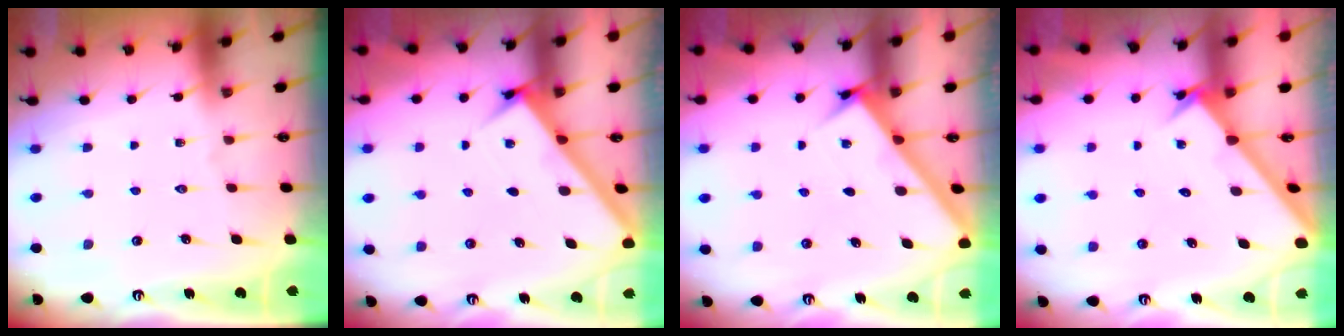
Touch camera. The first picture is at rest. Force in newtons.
{"total": 3.0, "press": 3.0, "slide": 0.2}
{"total": 3.0, "press": 3.0, "slide": 0.2}
{"total": 2.3, "press": 2.2, "slide": 0.2}